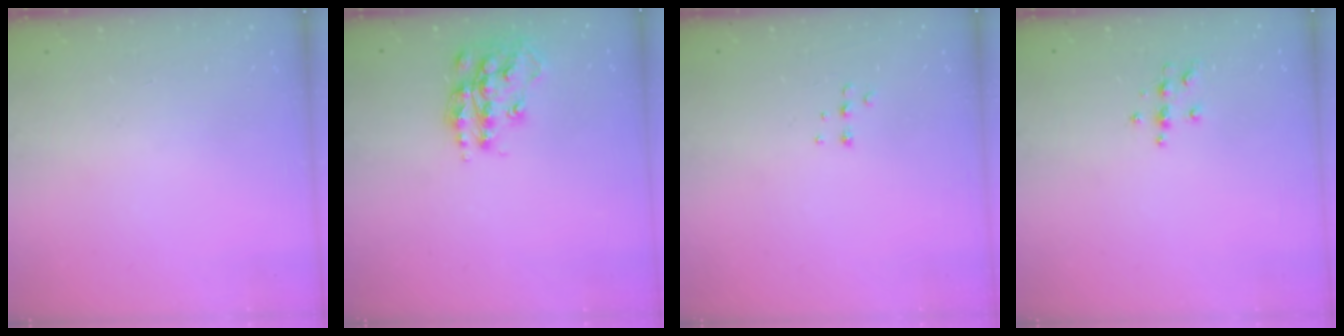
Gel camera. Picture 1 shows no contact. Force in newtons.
{"total": 14.7, "press": 14.7, "slide": 0.9}
{"total": 4.5, "press": 4.4, "slide": 0.7}
{"total": 4.8, "press": 4.8, "slide": 0.6}